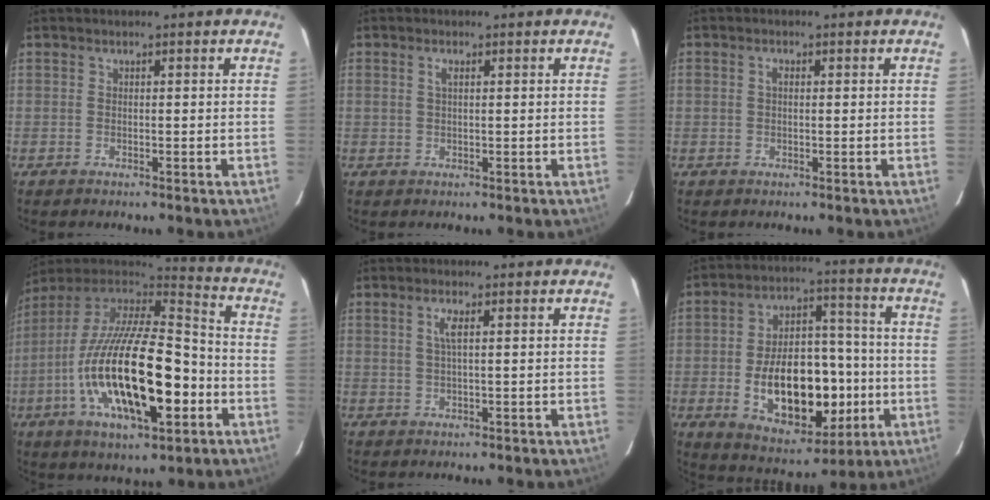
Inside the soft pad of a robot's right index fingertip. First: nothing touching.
{"total": 1.2, "force": [0.4, 0.5, 1.0], "torque": [-0.019, 0.003, 0.004]}
{"total": 1.1, "force": [0.1, 0.8, 0.8], "torque": [-0.013, 0.006, -0.001]}
{"total": 26.3, "force": [-7.6, 9.5, 23.3], "torque": [-0.432, -0.030, -0.132]}
{"total": 2.0, "force": [0.6, 0.1, 1.9], "torque": [-0.039, 0.002, 0.010]}
{"total": 20.0, "force": [-4.5, 11.7, 15.6], "torque": [-0.282, 0.021, -0.047]}